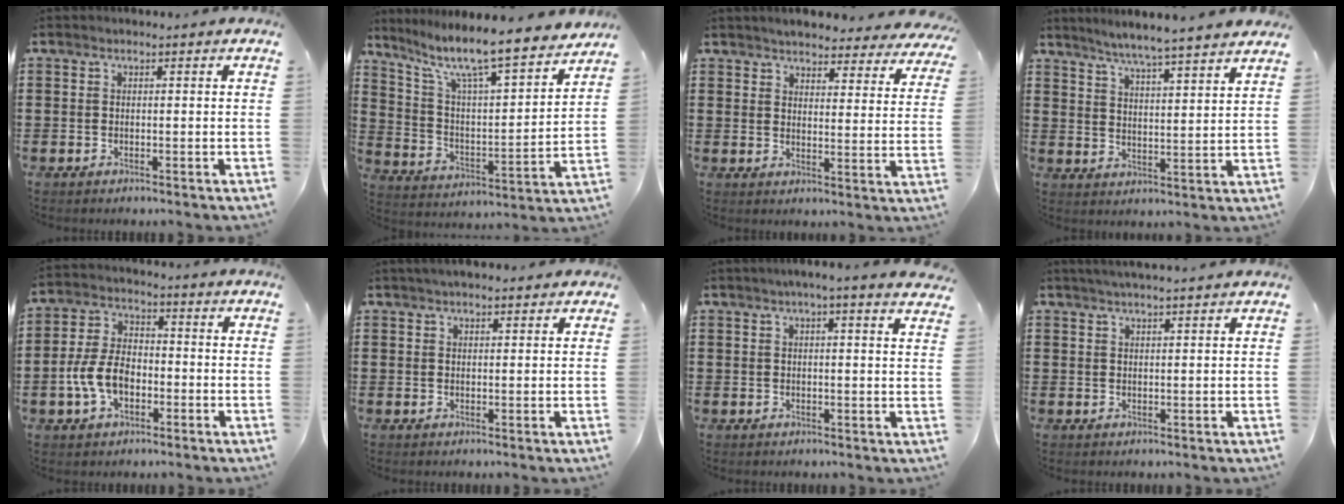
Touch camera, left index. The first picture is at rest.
{"total": 8.7, "force": [7.3, 0.5, 4.8], "torque": [-0.123, -0.058, 0.116]}
{"total": 4.1, "force": [4.1, 0.2, 0.5], "torque": [-0.022, -0.027, 0.070]}
{"total": 5.2, "force": [4.9, -1.2, 1.3], "torque": [-0.048, -0.038, 0.081]}
{"total": 7.6, "force": [-2.4, 4.6, 5.6], "torque": [-0.138, 0.002, -0.053]}
{"total": 2.2, "force": [1.9, 0.4, 1.1], "torque": [-0.023, 0.007, 0.035]}
{"total": 2.8, "force": [2.2, -0.5, 1.7], "torque": [-0.037, -0.002, 0.039]}
{"total": 2.0, "force": [1.8, -0.3, 0.8], "torque": [-0.018, 0.002, 0.035]}